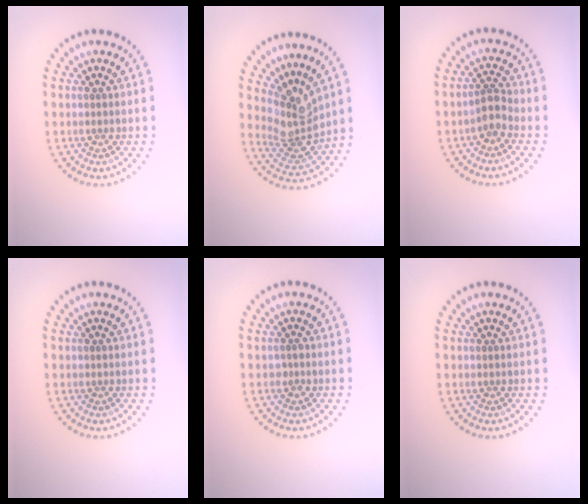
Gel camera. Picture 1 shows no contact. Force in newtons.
{"total": 3.8, "press": 3.1, "slide": 2.3}
{"total": 1.9, "press": 1.5, "slide": 1.2}
{"total": 0.0}
{"total": 0.5, "press": 0.5, "slide": 0.1}
{"total": 0.0}